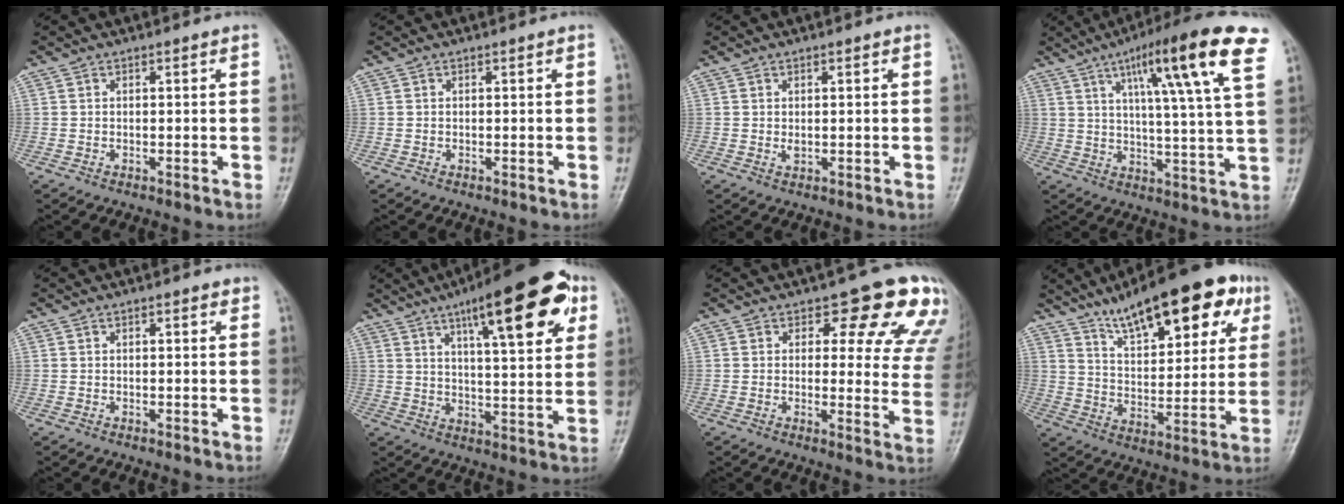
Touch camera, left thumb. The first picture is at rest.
{"total": 0.0}
{"total": 1.4, "force": [0.4, 0.7, 1.1], "torque": [-0.017, -0.003, 0.009]}
{"total": 19.0, "force": [9.0, 2.2, 16.6], "torque": [-0.237, -0.019, 0.127]}
{"total": 1.2, "force": [0.7, 0.5, 0.9], "torque": [-0.009, 0.000, 0.006]}
{"total": 20.9, "force": [10.0, 5.9, 17.4], "torque": [-0.229, -0.009, 0.142]}
{"total": 14.1, "force": [8.8, 6.4, 9.1], "torque": [-0.051, -0.043, 0.081]}
{"total": 20.8, "force": [12.2, 7.7, 15.0], "torque": [-0.183, -0.030, 0.192]}